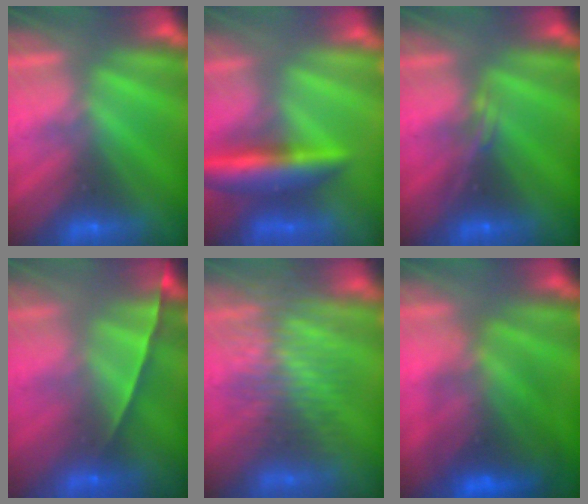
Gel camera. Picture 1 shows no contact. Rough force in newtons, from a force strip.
{"total": 8.0}
{"total": 2.3}
{"total": 1.5}
{"total": 3.3}
{"total": 7.2}